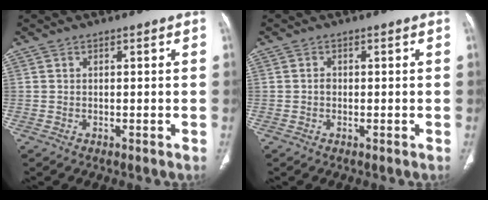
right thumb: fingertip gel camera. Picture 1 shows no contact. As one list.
[{"total": 0.8, "force": [-0.1, 0.7, 0.5], "torque": [-0.005, 0.003, -0.005]}]